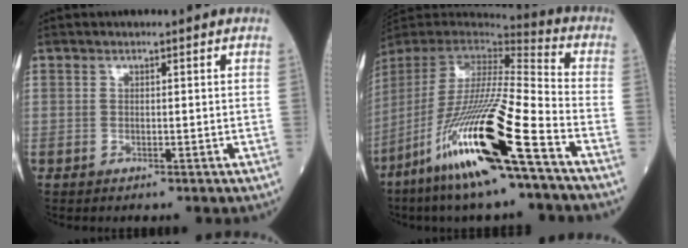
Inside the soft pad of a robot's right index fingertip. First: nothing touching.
{"total": 23.1, "force": [-12.4, 1.1, 19.5], "torque": [-0.400, -0.067, -0.244]}